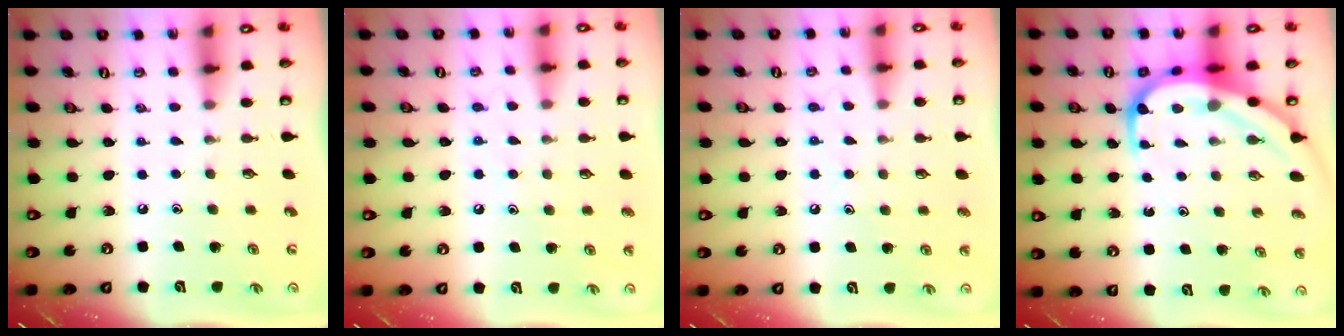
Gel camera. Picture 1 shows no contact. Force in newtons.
{"total": 7.4, "press": 7.4, "slide": 0.5}
{"total": 7.4, "press": 7.4, "slide": 0.5}
{"total": 11.3, "press": 11.3, "slide": 1.1}